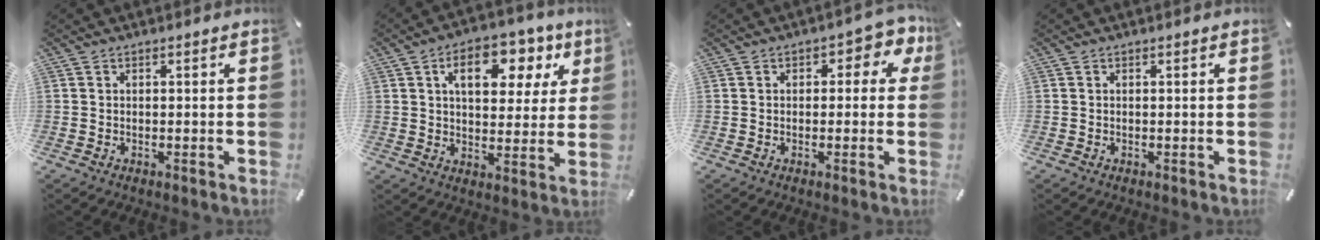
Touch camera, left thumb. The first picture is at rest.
{"total": 12.8, "force": [5.8, 7.7, 8.3], "torque": [-0.108, -0.019, 0.091]}
{"total": 4.3, "force": [0.9, 2.8, 3.2], "torque": [-0.035, 0.002, 0.008]}
{"total": 0.0}